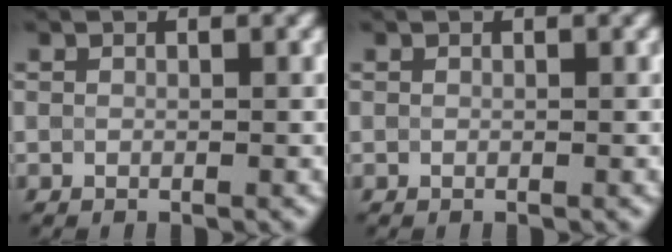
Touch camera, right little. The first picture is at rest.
{"total": 0.0}